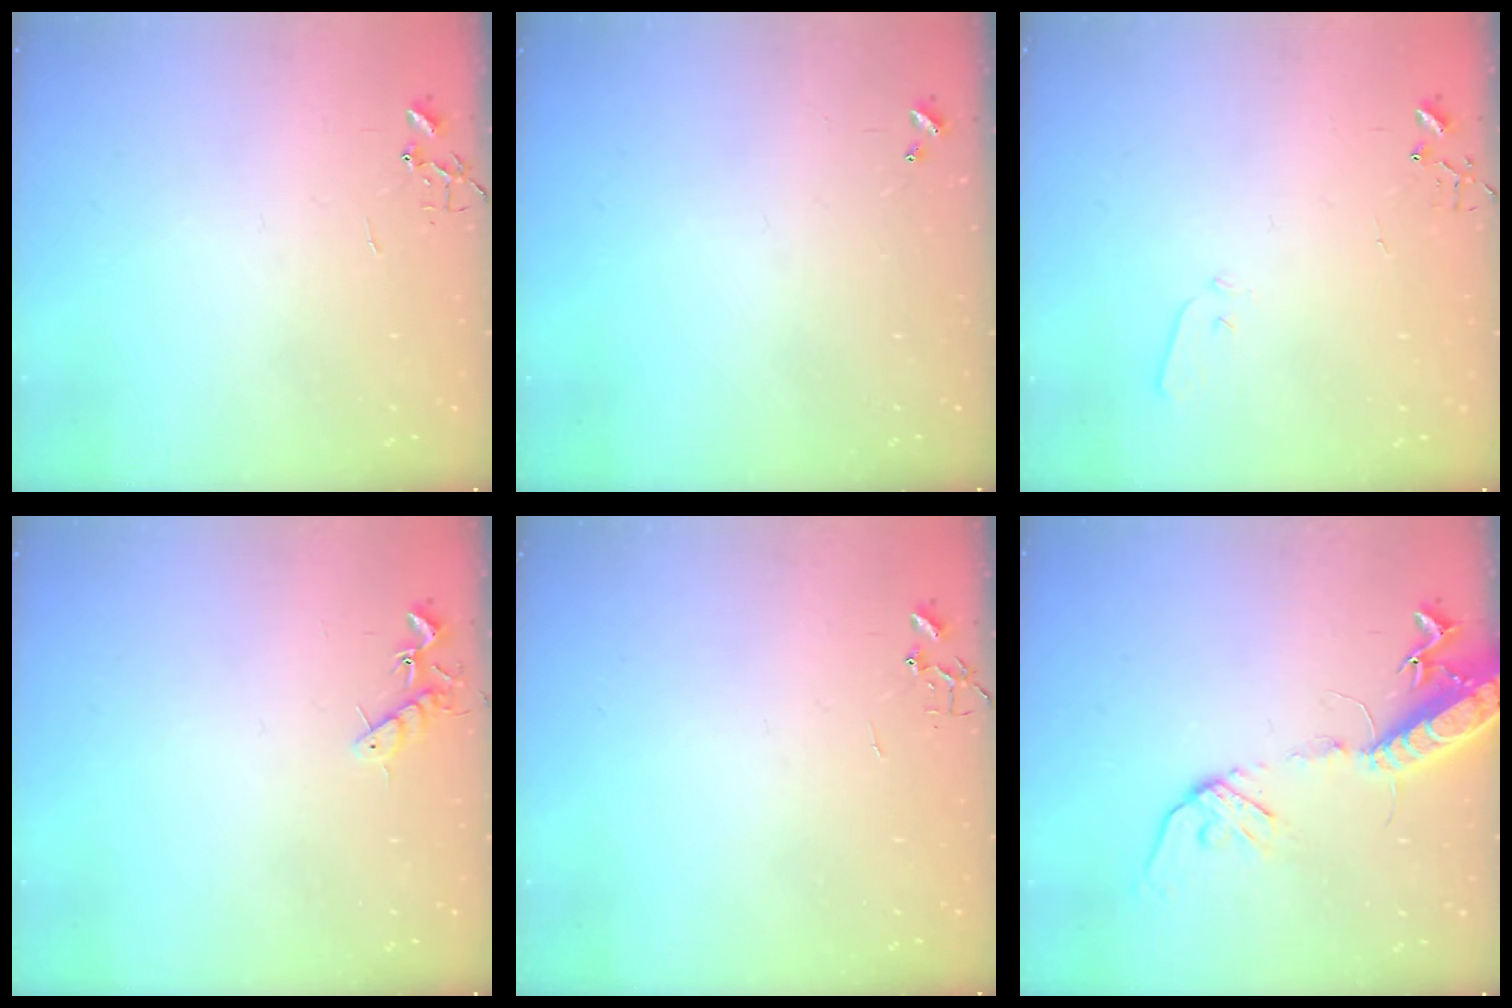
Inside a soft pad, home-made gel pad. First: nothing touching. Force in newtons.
{"total": 0.0}
{"total": 3.6, "press": 3.5, "slide": 0.6}
{"total": 7.0, "press": 6.9, "slide": 0.9}
{"total": 0.0}
{"total": 16.2, "press": 15.8, "slide": 3.6}